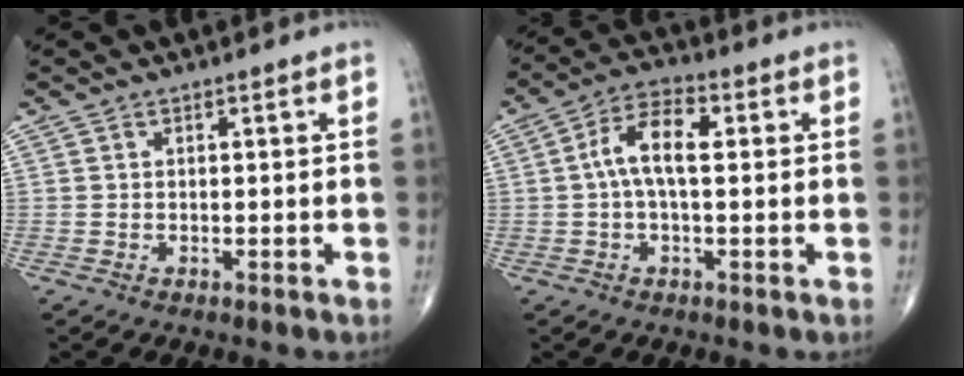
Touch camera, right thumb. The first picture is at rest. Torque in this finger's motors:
{"motor_torque": [0.03, 0.03, 0.37, -0.36, 0.13]}